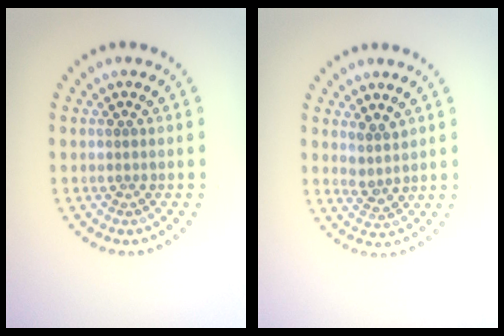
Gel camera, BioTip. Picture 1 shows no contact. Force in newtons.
{"total": 2.0, "press": 1.6, "slide": 1.2}